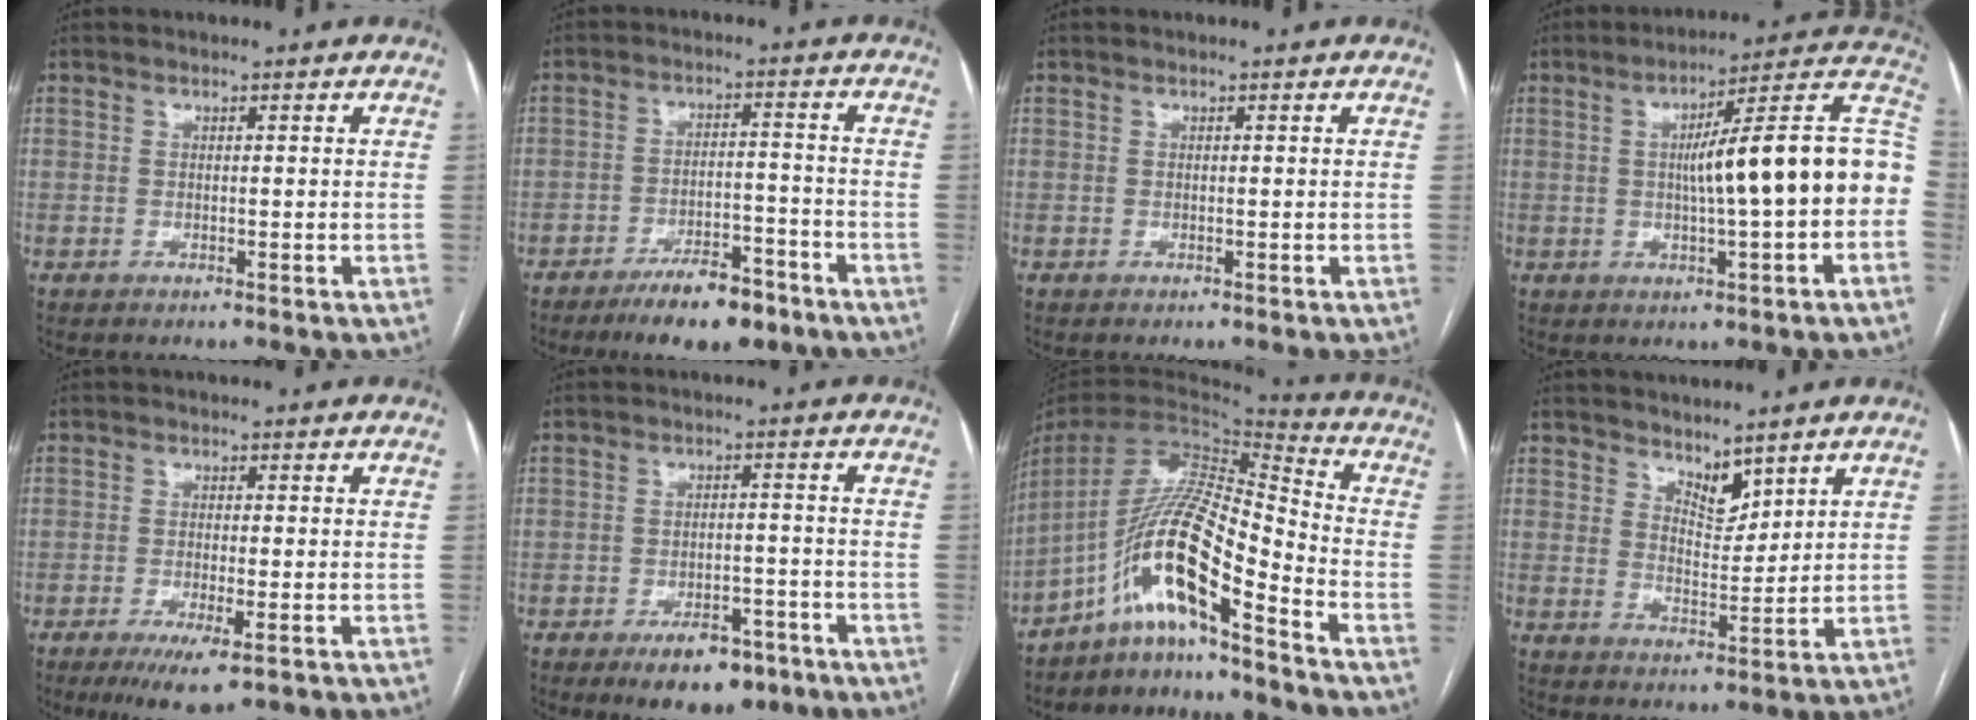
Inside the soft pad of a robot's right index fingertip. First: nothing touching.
{"total": 9.1, "force": [-6.6, 2.8, 5.6], "torque": [-0.085, 0.001, -0.105]}
{"total": 0.0}
{"total": 17.1, "force": [-0.5, 1.2, 17.1], "torque": [-0.229, 0.041, -0.010]}
{"total": 5.2, "force": [-2.6, 0.7, 4.4], "torque": [-0.077, -0.014, -0.040]}
{"total": 7.3, "force": [-4.7, 3.3, 4.4], "torque": [-0.062, 0.001, -0.067]}
{"total": 13.7, "force": [-8.8, 0.8, 10.4], "torque": [-0.196, 0.017, -0.161]}
{"total": 4.5, "force": [3.7, 1.8, 1.8], "torque": [-0.030, -0.006, 0.074]}